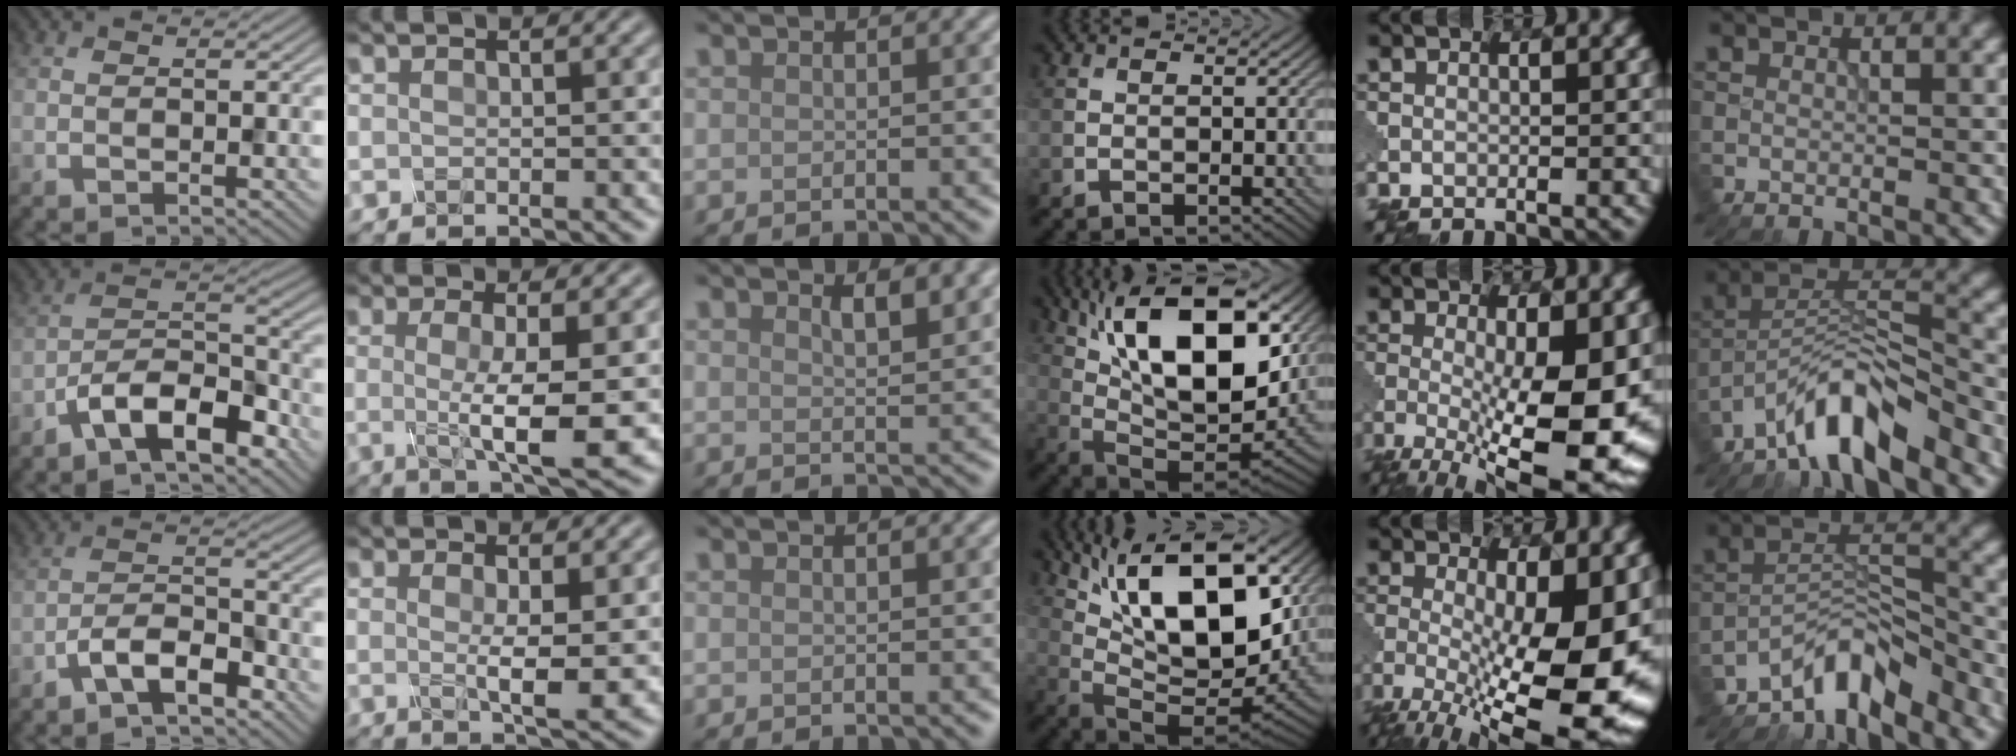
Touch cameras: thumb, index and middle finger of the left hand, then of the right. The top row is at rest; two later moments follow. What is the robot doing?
{"motion": "disassemble", "object": "glue stick"}